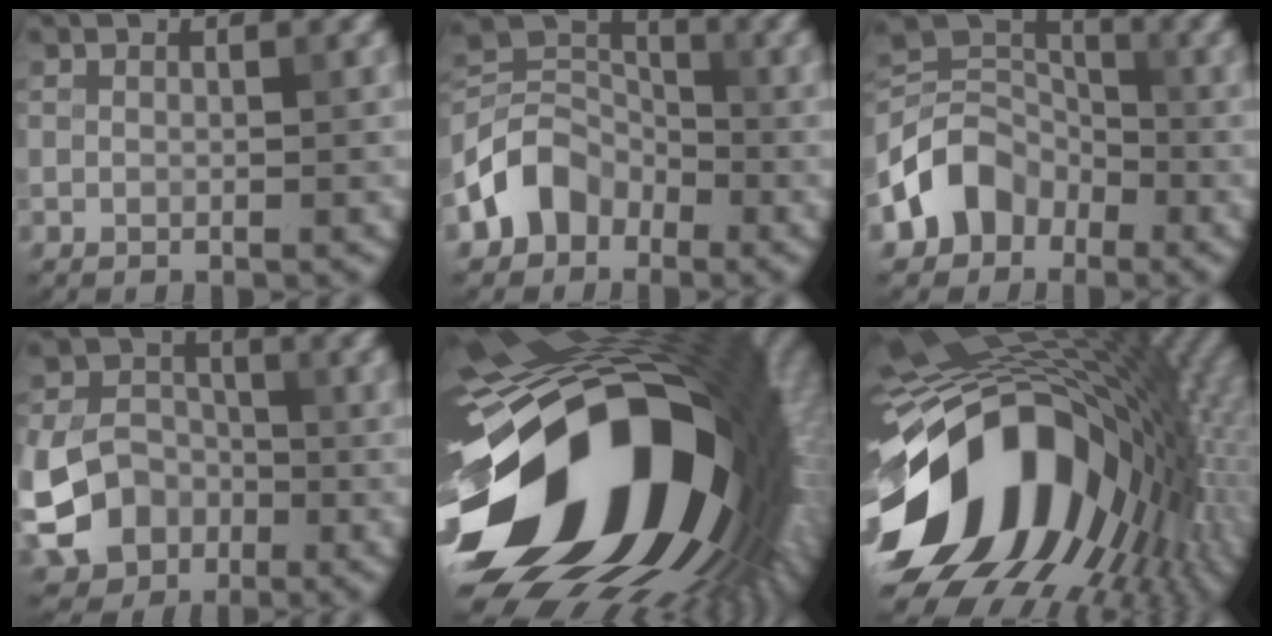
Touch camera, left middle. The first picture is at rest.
{"total": 4.9, "force": [-2.6, 3.9, 1.6], "torque": [-0.017, 0.007, -0.062]}
{"total": 5.5, "force": [-2.7, 4.4, 1.9], "torque": [-0.020, 0.006, -0.062]}
{"total": 9.3, "force": [-3.2, 7.7, 4.0], "torque": [-0.069, -0.023, -0.074]}
{"total": 21.2, "force": [-4.3, 11.7, 17.2], "torque": [-0.301, -0.064, -0.067]}
{"total": 17.7, "force": [-3.9, 11.4, 12.9], "torque": [-0.203, 0.013, -0.085]}